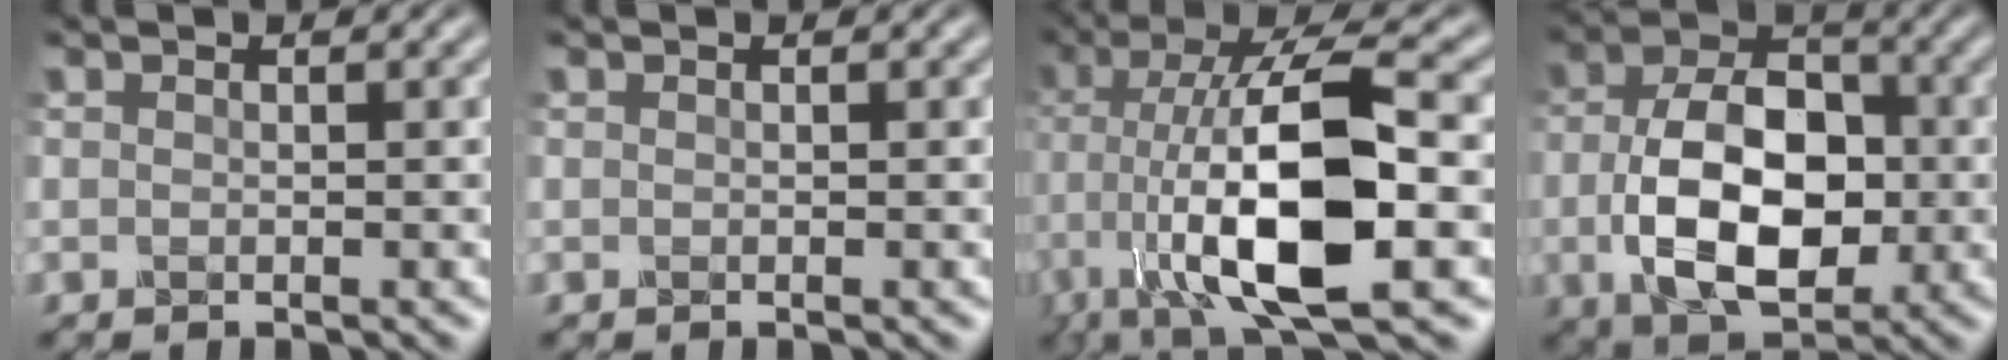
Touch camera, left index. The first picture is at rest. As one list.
[{"total": 0.0}, {"total": 13.3, "force": [-2.1, 4.5, 12.3], "torque": [-0.229, 0.011, -0.039]}, {"total": 10.1, "force": [-1.6, 6.1, 7.8], "torque": [-0.153, 0.001, -0.027]}]